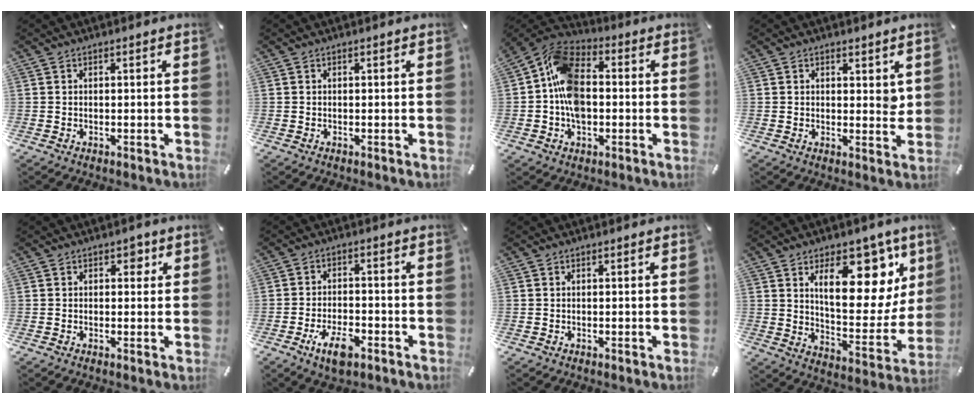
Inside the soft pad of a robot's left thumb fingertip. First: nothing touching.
{"total": 0.0}
{"total": 12.9, "force": [-1.8, 8.7, 9.4], "torque": [-0.202, 0.022, -0.031]}
{"total": 3.1, "force": [1.6, 2.0, 1.8], "torque": [-0.005, -0.009, 0.022]}
{"total": 2.4, "force": [0.7, 1.8, 1.4], "torque": [-0.007, 0.000, 0.003]}
{"total": 7.7, "force": [-4.2, 3.5, 5.3], "torque": [-0.104, 0.015, -0.074]}
{"total": 0.0}
{"total": 20.6, "force": [10.1, 10.8, 14.3], "torque": [-0.188, -0.060, 0.164]}